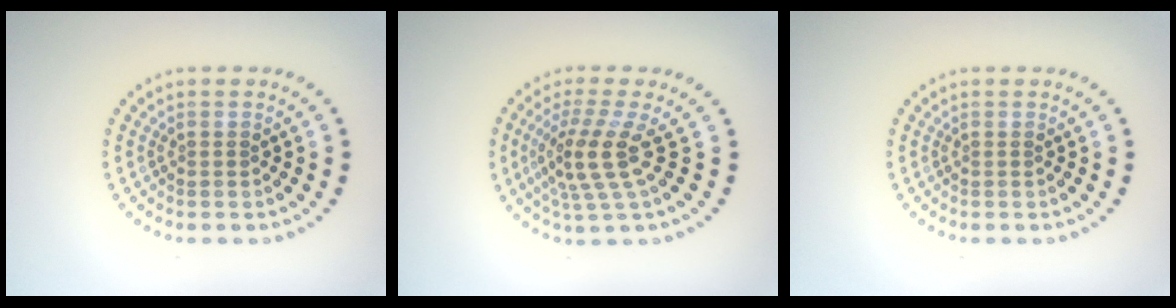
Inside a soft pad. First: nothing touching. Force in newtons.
{"total": 3.9, "press": 2.9, "slide": 2.7}
{"total": 0.0}